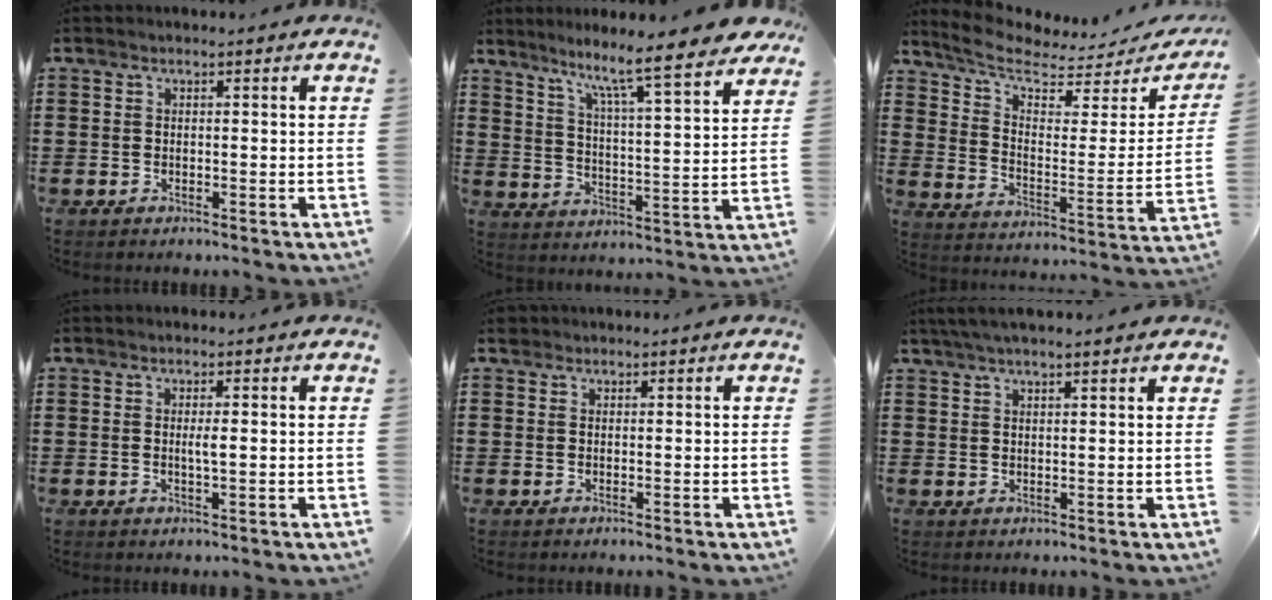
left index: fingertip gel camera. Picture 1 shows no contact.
{"total": 7.7, "force": [6.8, -0.5, 3.6], "torque": [-0.083, -0.057, 0.105]}
{"total": 6.1, "force": [5.0, 1.7, 2.9], "torque": [-0.083, -0.038, 0.086]}
{"total": 1.7, "force": [0.2, 0.1, 1.7], "torque": [-0.032, -0.002, 0.002]}
{"total": 0.9, "force": [0.7, 0.5, 0.1], "torque": [-0.003, 0.004, 0.013]}
{"total": 2.9, "force": [2.4, 0.2, 1.6], "torque": [-0.037, 0.005, 0.045]}